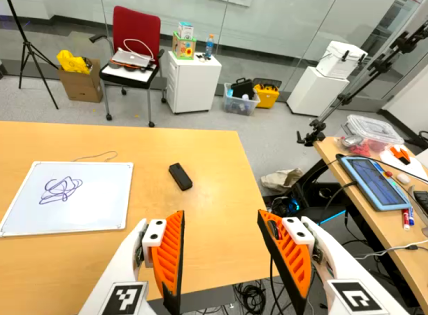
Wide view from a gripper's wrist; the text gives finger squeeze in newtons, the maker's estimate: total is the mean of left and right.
{"total": 0.0}